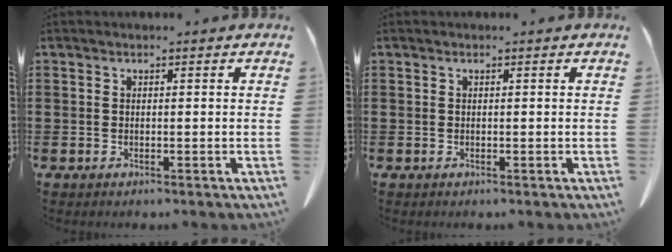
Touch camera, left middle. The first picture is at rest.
{"total": 0.0}